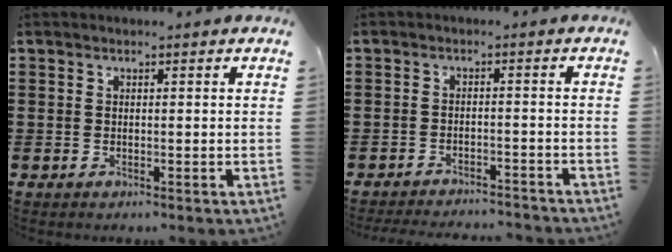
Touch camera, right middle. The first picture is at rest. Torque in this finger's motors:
{"motor_torque": [0.34, 0.13, -0.07, -0.02]}